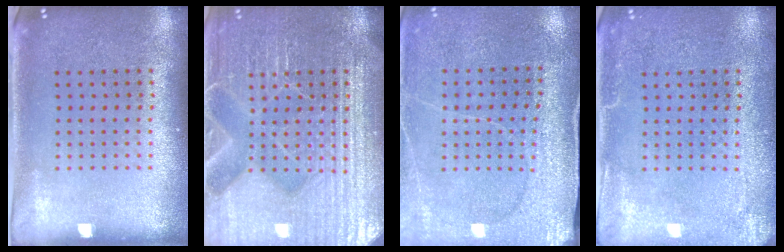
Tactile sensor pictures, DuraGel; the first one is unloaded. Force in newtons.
{"total": 7.6, "press": 7.5, "slide": 1.0}
{"total": 3.0, "press": 3.0, "slide": 0.1}
{"total": 2.8, "press": 2.8, "slide": 0.3}